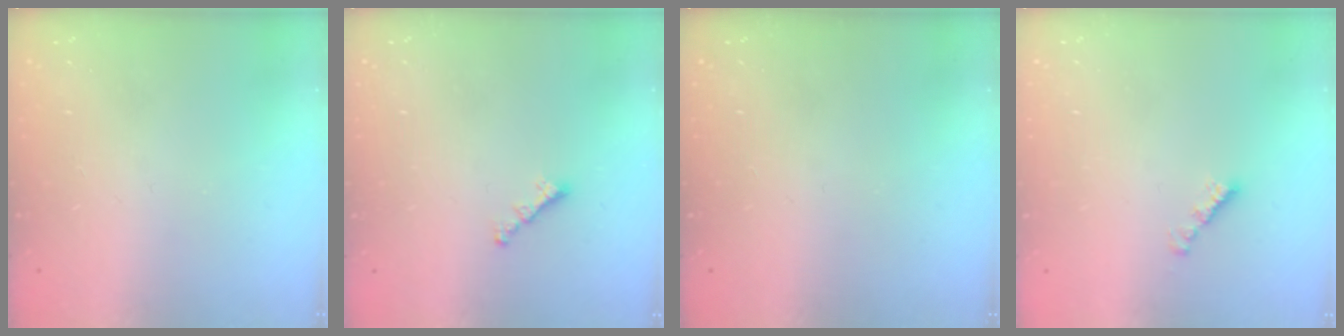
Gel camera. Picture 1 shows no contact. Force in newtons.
{"total": 1.6, "press": 1.5, "slide": 0.5}
{"total": 0.0}
{"total": 2.1, "press": 2.0, "slide": 0.7}